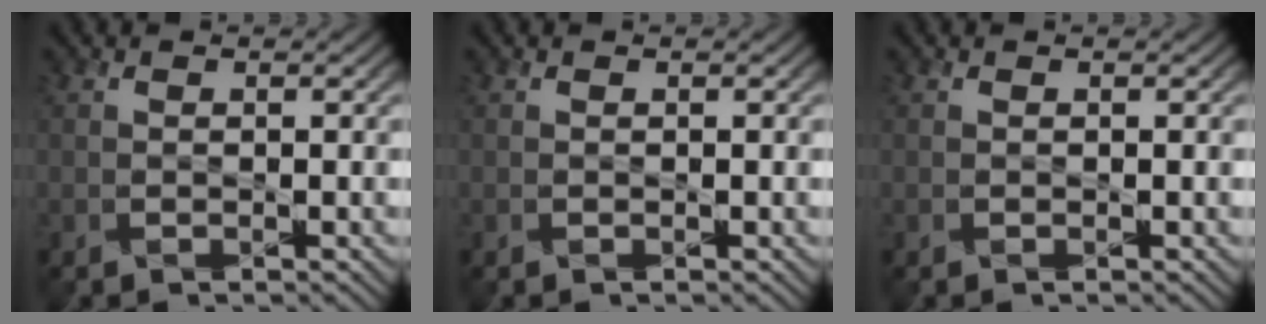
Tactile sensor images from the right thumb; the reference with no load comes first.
{"total": 0.0}
{"total": 0.0}